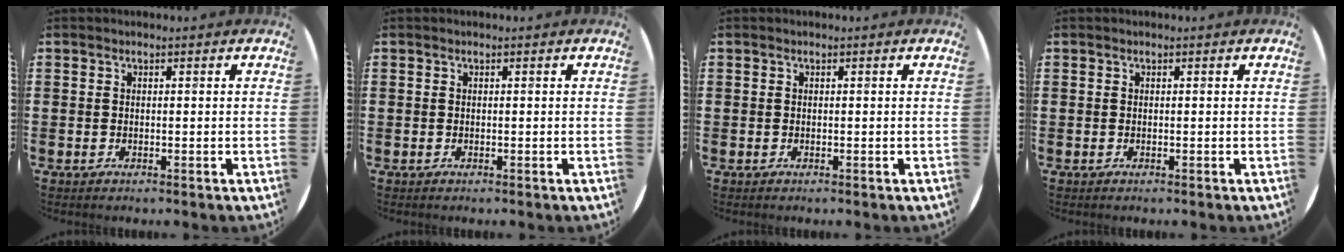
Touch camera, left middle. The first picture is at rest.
{"total": 0.0}
{"total": 0.0}
{"total": 0.0}